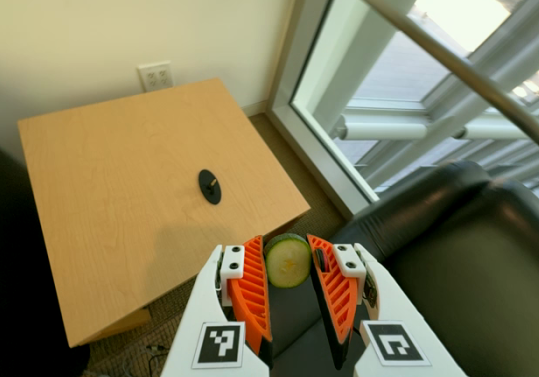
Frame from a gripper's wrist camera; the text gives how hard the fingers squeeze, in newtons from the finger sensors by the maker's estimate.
{"total": 7.8, "left": 7.6, "right": 7.9}